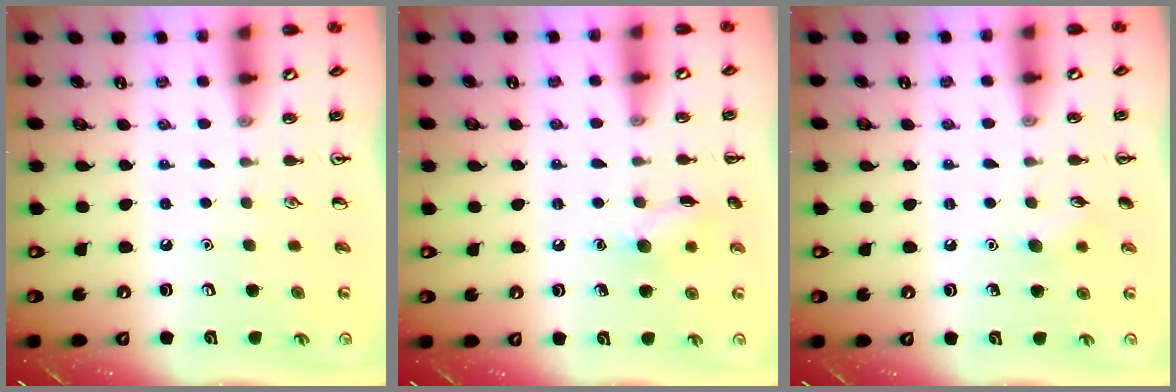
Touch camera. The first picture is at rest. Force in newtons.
{"total": 7.4, "press": 7.3, "slide": 0.8}
{"total": 5.6, "press": 5.4, "slide": 1.5}